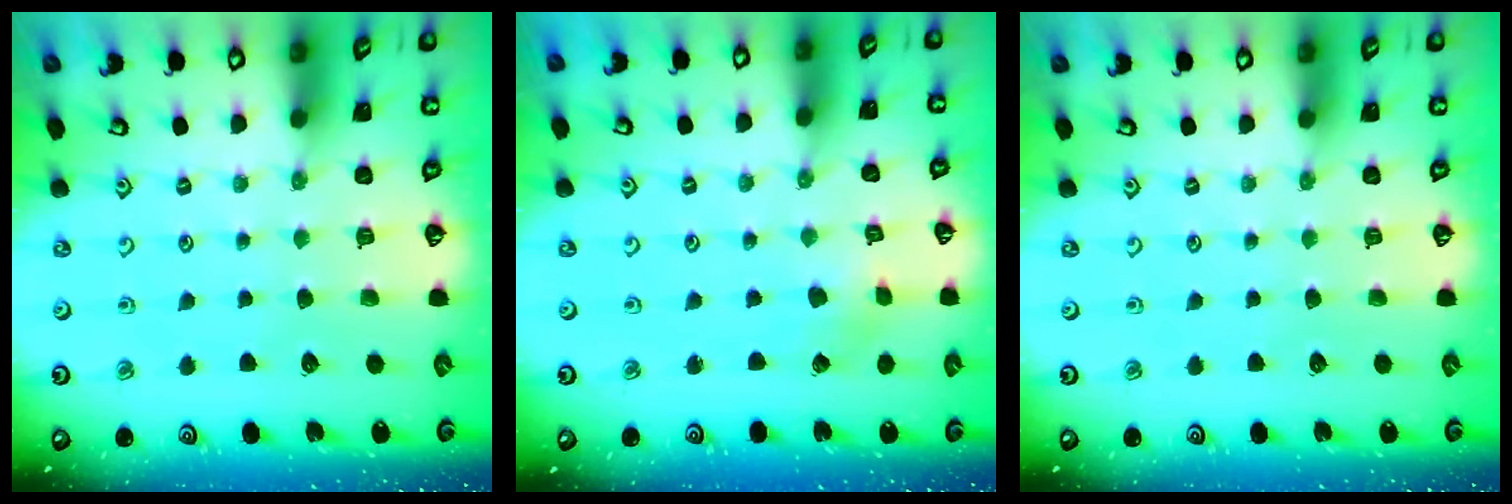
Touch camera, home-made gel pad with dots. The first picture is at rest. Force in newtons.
{"total": 1.6, "press": 1.6, "slide": 0.2}
{"total": 0.0}